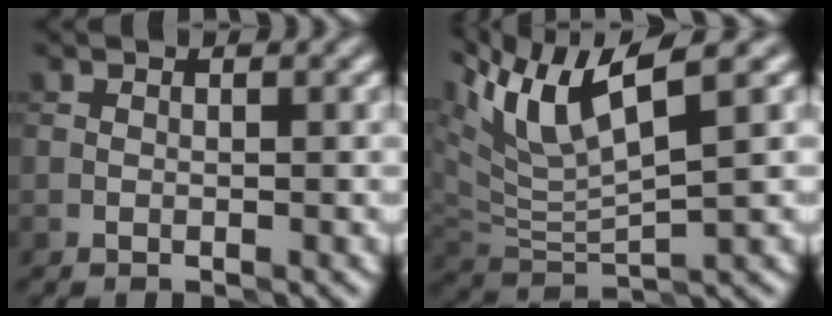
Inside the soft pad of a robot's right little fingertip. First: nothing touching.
{"total": 7.9, "force": [4.8, 1.5, 6.2], "torque": [-0.125, 0.014, 0.093]}